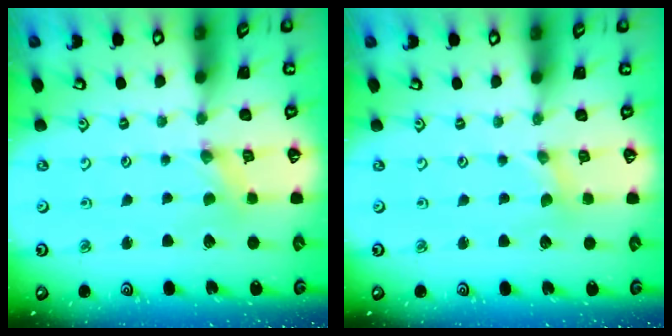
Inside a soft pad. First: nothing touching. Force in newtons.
{"total": 0.0}